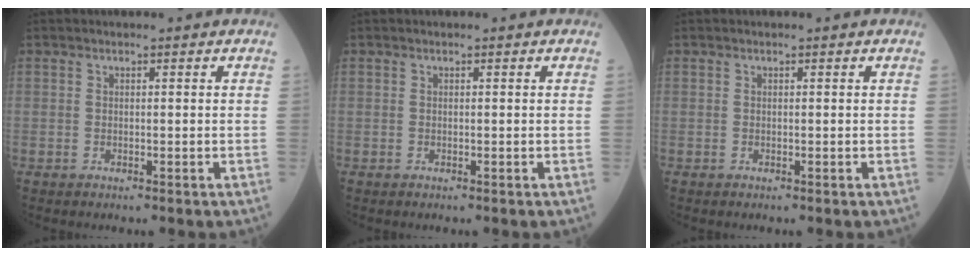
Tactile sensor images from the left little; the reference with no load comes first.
{"total": 0.0}
{"total": 0.0}